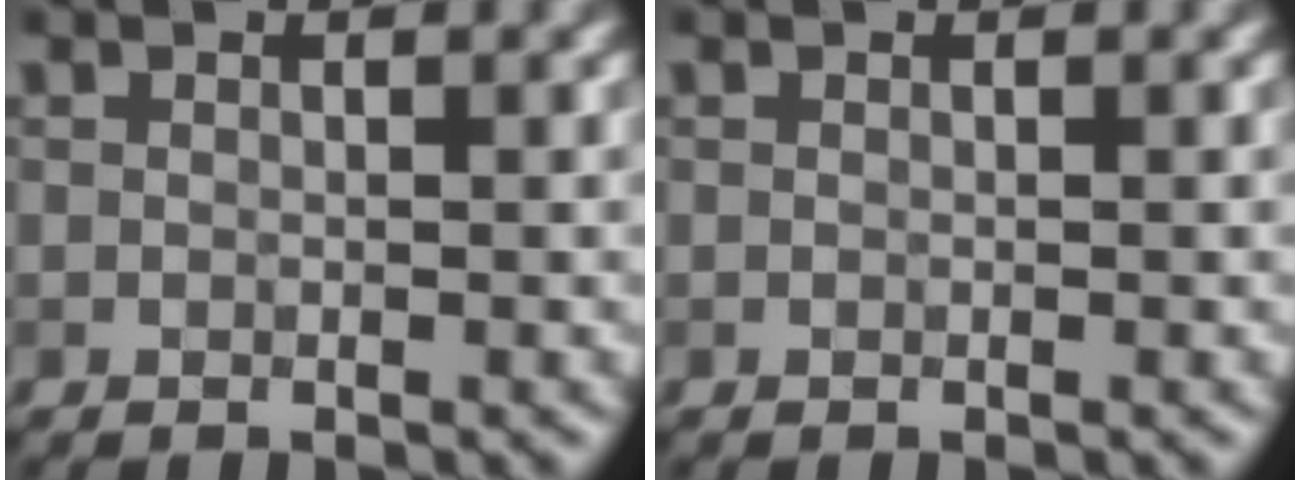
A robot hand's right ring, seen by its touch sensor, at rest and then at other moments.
{"total": 0.0}